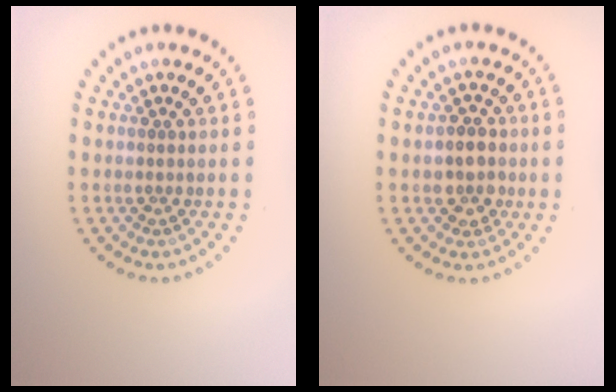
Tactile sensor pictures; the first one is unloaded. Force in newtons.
{"total": 2.6, "press": 2.5, "slide": 0.8}